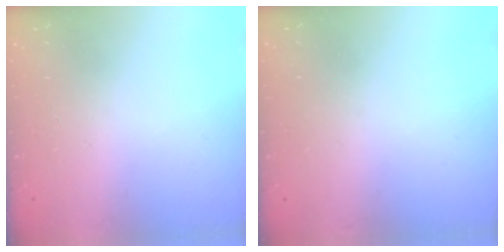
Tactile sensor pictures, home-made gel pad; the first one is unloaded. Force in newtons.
{"total": 3.2, "press": 3.2, "slide": 0.1}